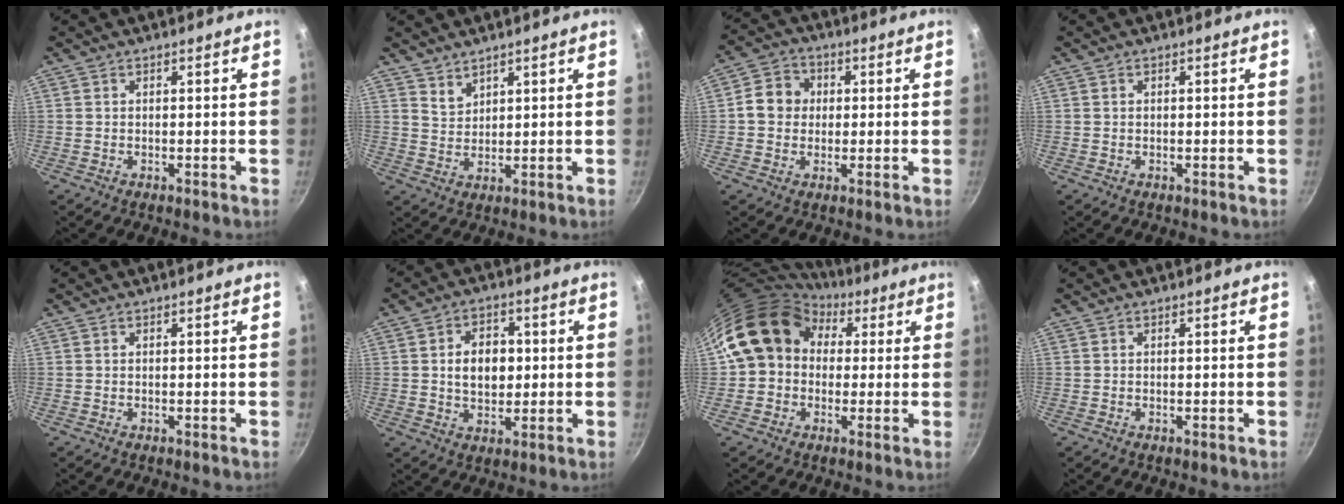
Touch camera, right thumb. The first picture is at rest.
{"total": 3.2, "force": [2.6, 1.6, 0.8], "torque": [-0.009, -0.011, 0.055]}
{"total": 7.0, "force": [0.6, 6.2, 3.2], "torque": [-0.026, 0.011, -0.007]}
{"total": 0.5, "force": [0.1, 0.4, 0.3], "torque": [-0.006, 0.002, 0.002]}
{"total": 0.0}
{"total": 8.5, "force": [0.9, 6.0, 6.0], "torque": [-0.070, 0.004, 0.011]}
{"total": 13.7, "force": [3.3, 11.4, 7.0], "torque": [-0.085, 0.029, 0.041]}
{"total": 0.0}